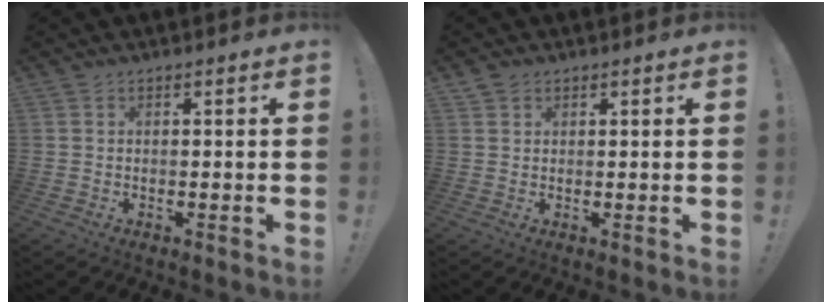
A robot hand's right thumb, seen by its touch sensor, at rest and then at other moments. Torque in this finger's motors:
{"motor_torque": [-0.09, 0.00, 0.16, 0.03, 0.00]}